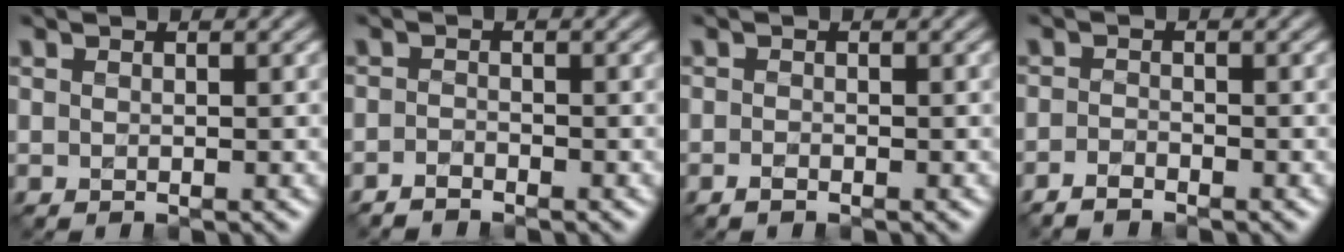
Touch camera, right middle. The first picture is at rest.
{"total": 1.2, "force": [-1.1, 0.2, 0.4], "torque": [-0.006, -0.001, -0.026]}
{"total": 0.7, "force": [-0.5, 0.2, 0.5], "torque": [-0.009, -0.002, -0.009]}
{"total": 1.4, "force": [-1.2, 0.3, 0.6], "torque": [-0.015, -0.002, -0.028]}